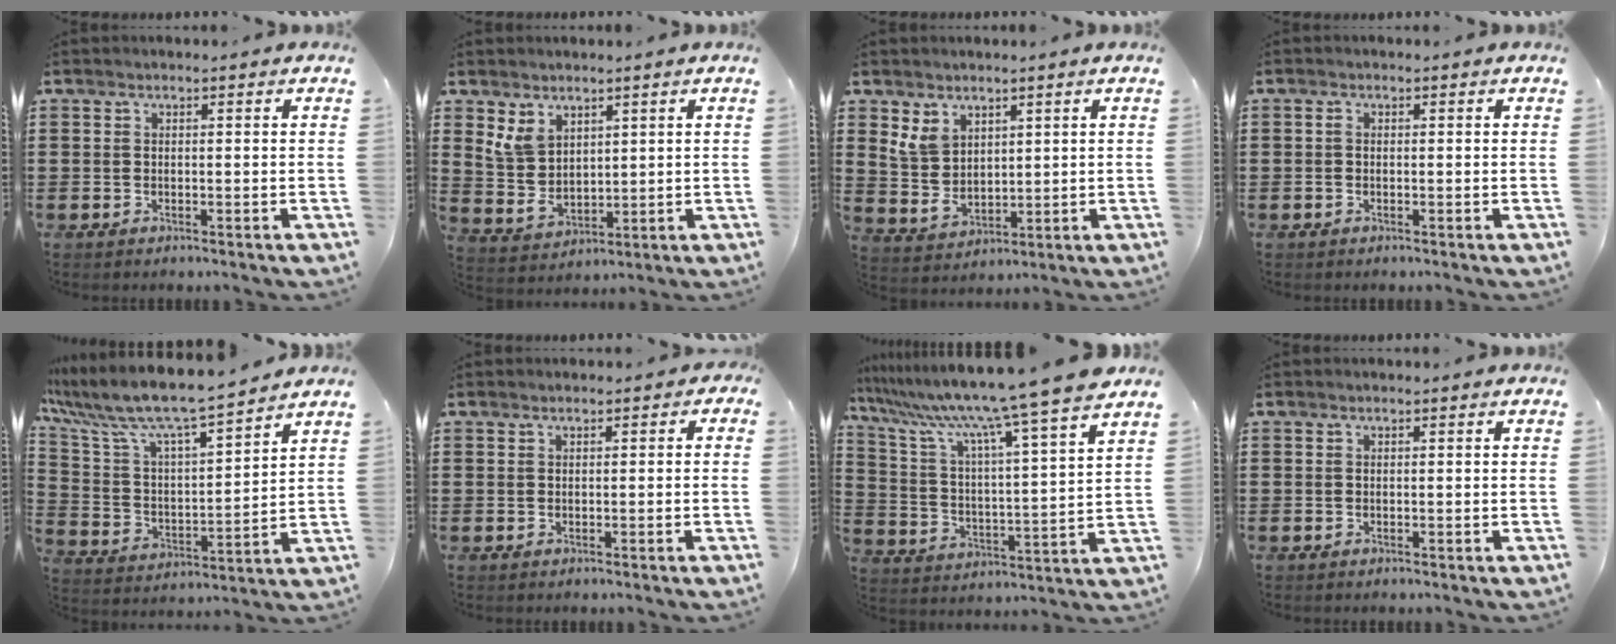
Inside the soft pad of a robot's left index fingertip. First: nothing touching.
{"total": 6.0, "force": [3.7, 3.9, 2.7], "torque": [-0.076, -0.004, 0.068]}
{"total": 5.7, "force": [3.4, 3.9, 2.4], "torque": [-0.070, -0.001, 0.064]}
{"total": 0.7, "force": [-0.2, 0.3, 0.6], "torque": [-0.013, -0.002, -0.004]}
{"total": 8.5, "force": [7.5, 0.5, 4.1], "torque": [-0.113, -0.053, 0.122]}
{"total": 0.5, "force": [-0.1, 0.4, 0.3], "torque": [-0.009, 0.002, -0.003]}
{"total": 10.4, "force": [8.8, -1.5, 5.4], "torque": [-0.142, -0.069, 0.136]}
{"total": 0.0}